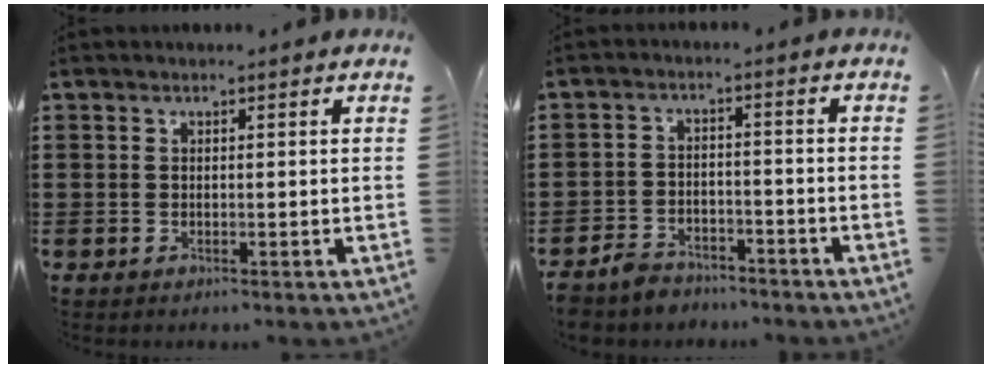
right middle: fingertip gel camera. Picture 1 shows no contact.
{"total": 3.7, "force": [-3.5, 1.1, 0.4], "torque": [-0.019, 0.006, -0.075]}